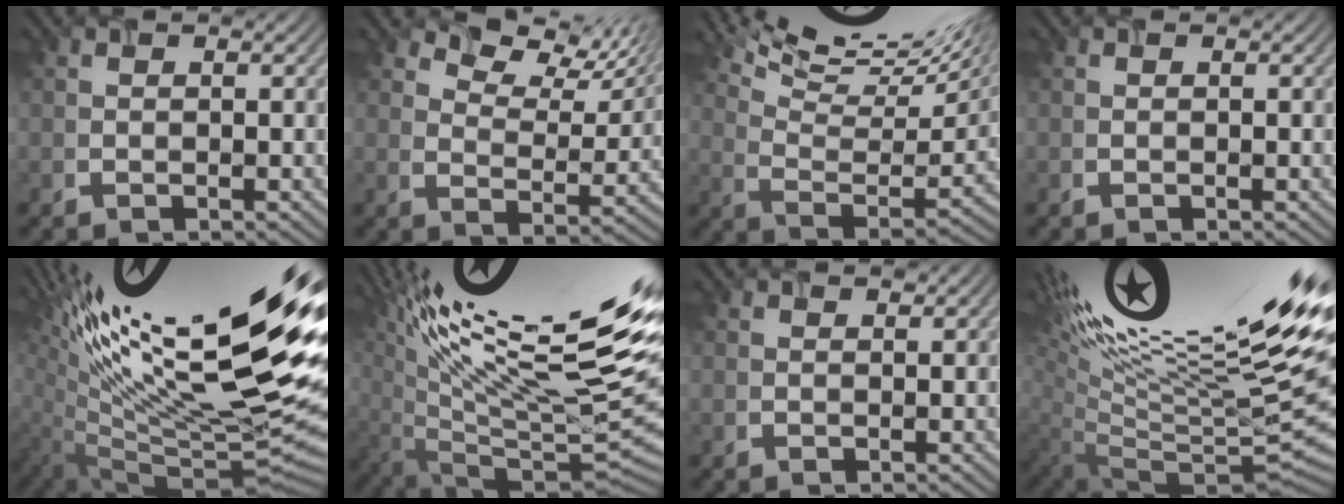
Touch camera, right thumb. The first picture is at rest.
{"total": 8.6, "force": [6.5, 3.4, 4.4], "torque": [-0.083, 0.007, 0.098]}
{"total": 13.6, "force": [9.2, 3.6, 9.3], "torque": [-0.169, 0.004, 0.128]}
{"total": 0.0}
{"total": 18.3, "force": [7.3, 4.6, 16.1], "torque": [-0.218, 0.025, 0.123]}
{"total": 18.0, "force": [8.5, 3.9, 15.4], "torque": [-0.193, 0.048, 0.140]}
{"total": 0.6, "force": [0.6, 0.3, 0.2], "torque": [-0.002, 0.001, 0.010]}
{"total": 18.0, "force": [6.4, 4.1, 16.3], "torque": [-0.198, 0.029, 0.114]}